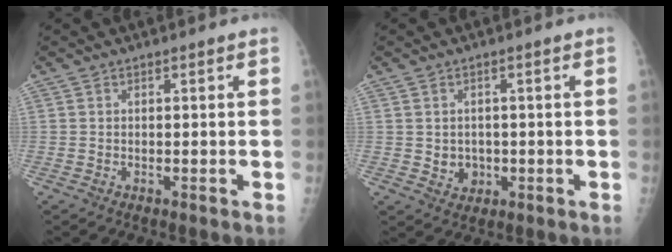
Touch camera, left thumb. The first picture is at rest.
{"total": 3.3, "force": [-0.2, 3.0, 1.4], "torque": [-0.006, 0.000, 0.007]}